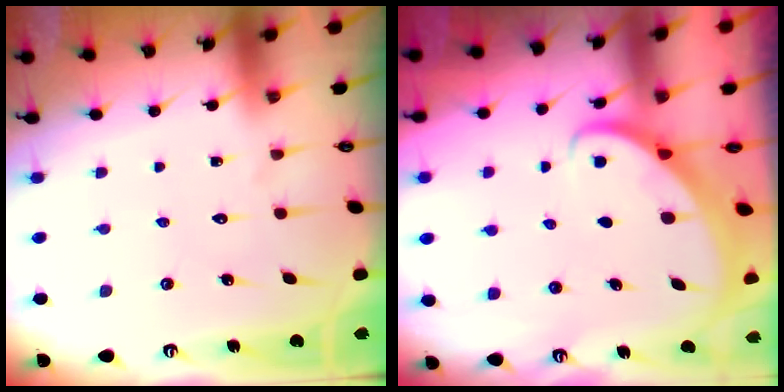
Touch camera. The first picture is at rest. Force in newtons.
{"total": 2.8, "press": 2.8, "slide": 0.2}